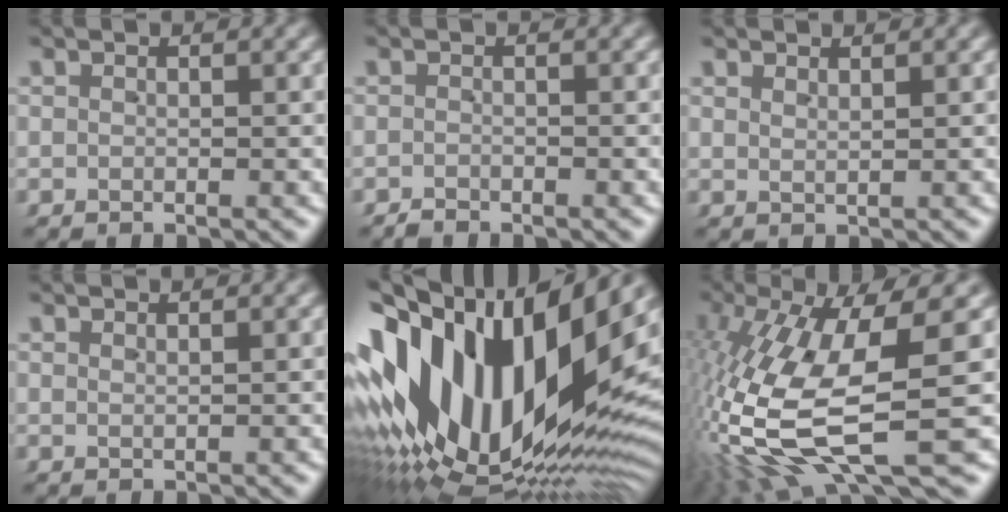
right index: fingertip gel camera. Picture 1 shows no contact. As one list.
[{"total": 1.1, "force": [-1.1, 0.0, -0.2], "torque": [0.006, 0.001, -0.023]}, {"total": 1.2, "force": [1.2, -0.3, 0.2], "torque": [0.000, 0.004, 0.023]}, {"total": 0.6, "force": [0.6, -0.2, 0.2], "torque": [0.001, 0.004, 0.011]}, {"total": 26.5, "force": [1.8, 16.7, 20.5], "torque": [-0.355, -0.003, 0.031]}, {"total": 12.7, "force": [-1.5, 5.9, 11.2], "torque": [-0.254, -0.038, 0.002]}]